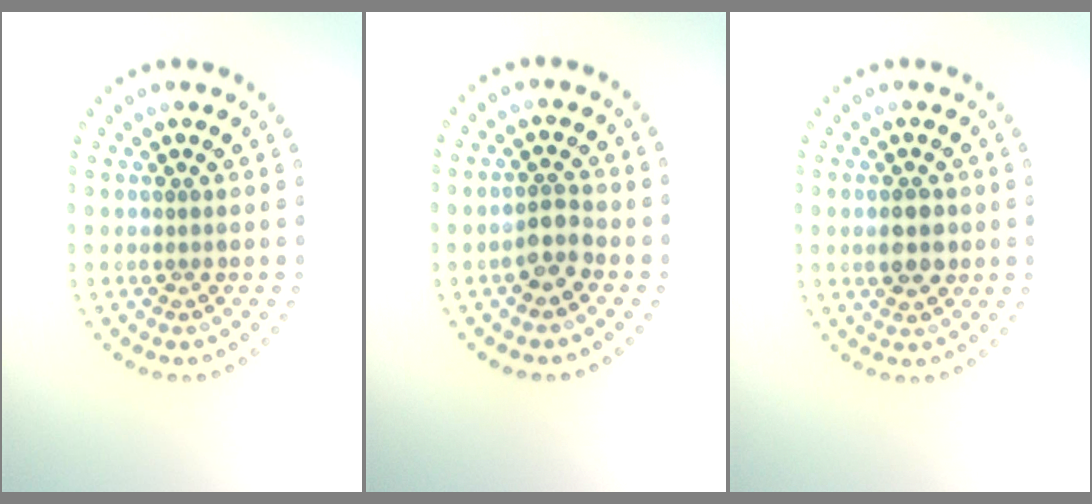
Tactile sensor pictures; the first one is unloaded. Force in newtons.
{"total": 2.0, "press": 1.7, "slide": 1.1}
{"total": 2.9, "press": 2.9, "slide": 0.1}